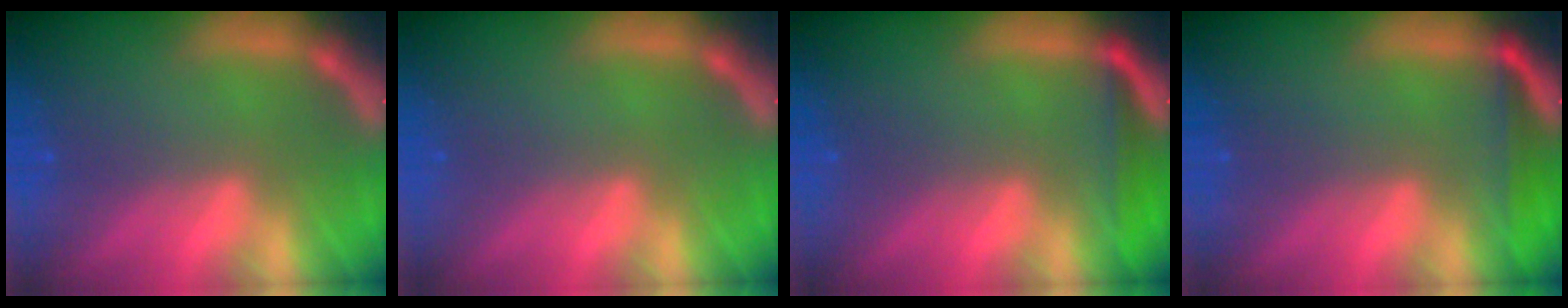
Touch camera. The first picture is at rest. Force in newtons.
{"total": 0.0}
{"total": 3.0}
{"total": 3.5}